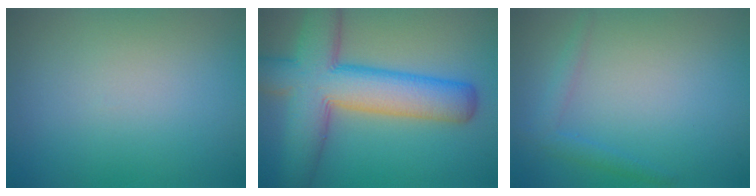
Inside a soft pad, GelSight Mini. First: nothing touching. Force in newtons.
{"total": 10.9, "press": 10.9, "slide": 0.6}
{"total": 1.6, "press": 1.6, "slide": 0.1}